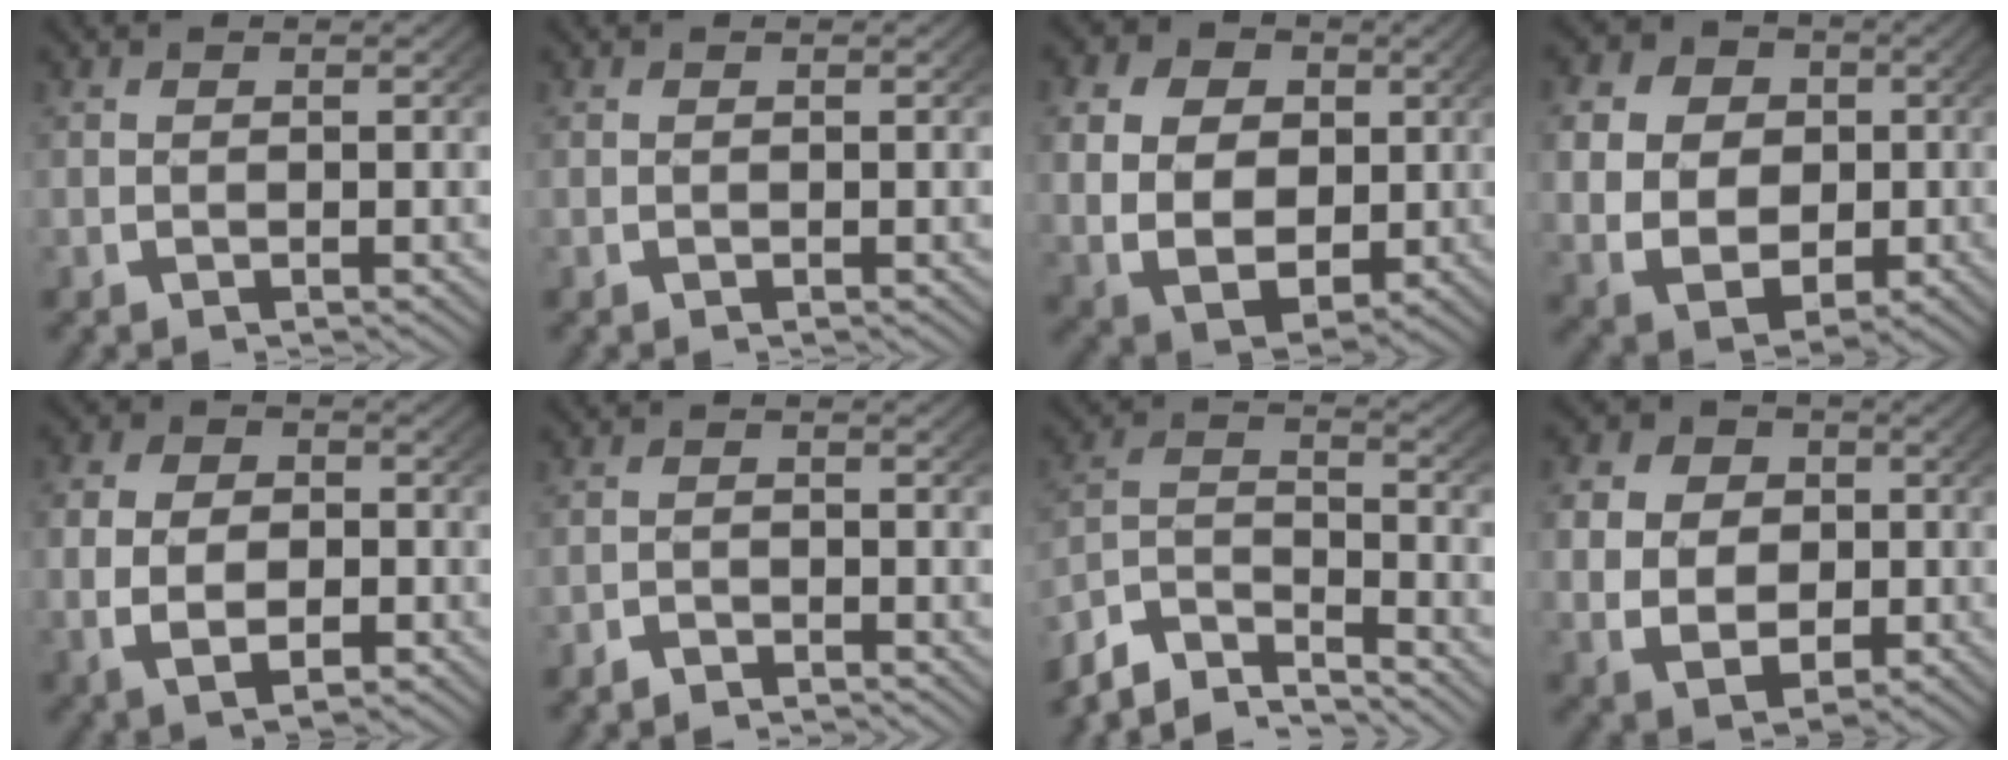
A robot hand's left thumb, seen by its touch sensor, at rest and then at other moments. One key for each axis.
{"total": 0.0}
{"total": 11.7, "fx": -0.2, "fy": 9.2, "fz": 7.2, "tx": -0.154, "ty": -0.047, "tz": 0.010}
{"total": 11.9, "fx": -0.3, "fy": 9.7, "fz": 6.9, "tx": -0.152, "ty": -0.040, "tz": 0.005}
{"total": 5.7, "fx": -1.1, "fy": 3.9, "fz": 4.0, "tx": -0.072, "ty": -0.016, "tz": -0.011}
{"total": 2.0, "fx": -2.0, "fy": 0.2, "fz": 0.1, "tx": 0.001, "ty": -0.005, "tz": -0.039}
{"total": 9.1, "fx": -5.6, "fy": 5.4, "fz": 4.7, "tx": -0.102, "ty": -0.032, "tz": -0.093}
{"total": 9.1, "fx": -0.4, "fy": 7.4, "fz": 5.3, "tx": -0.111, "ty": -0.030, "tz": 0.003}